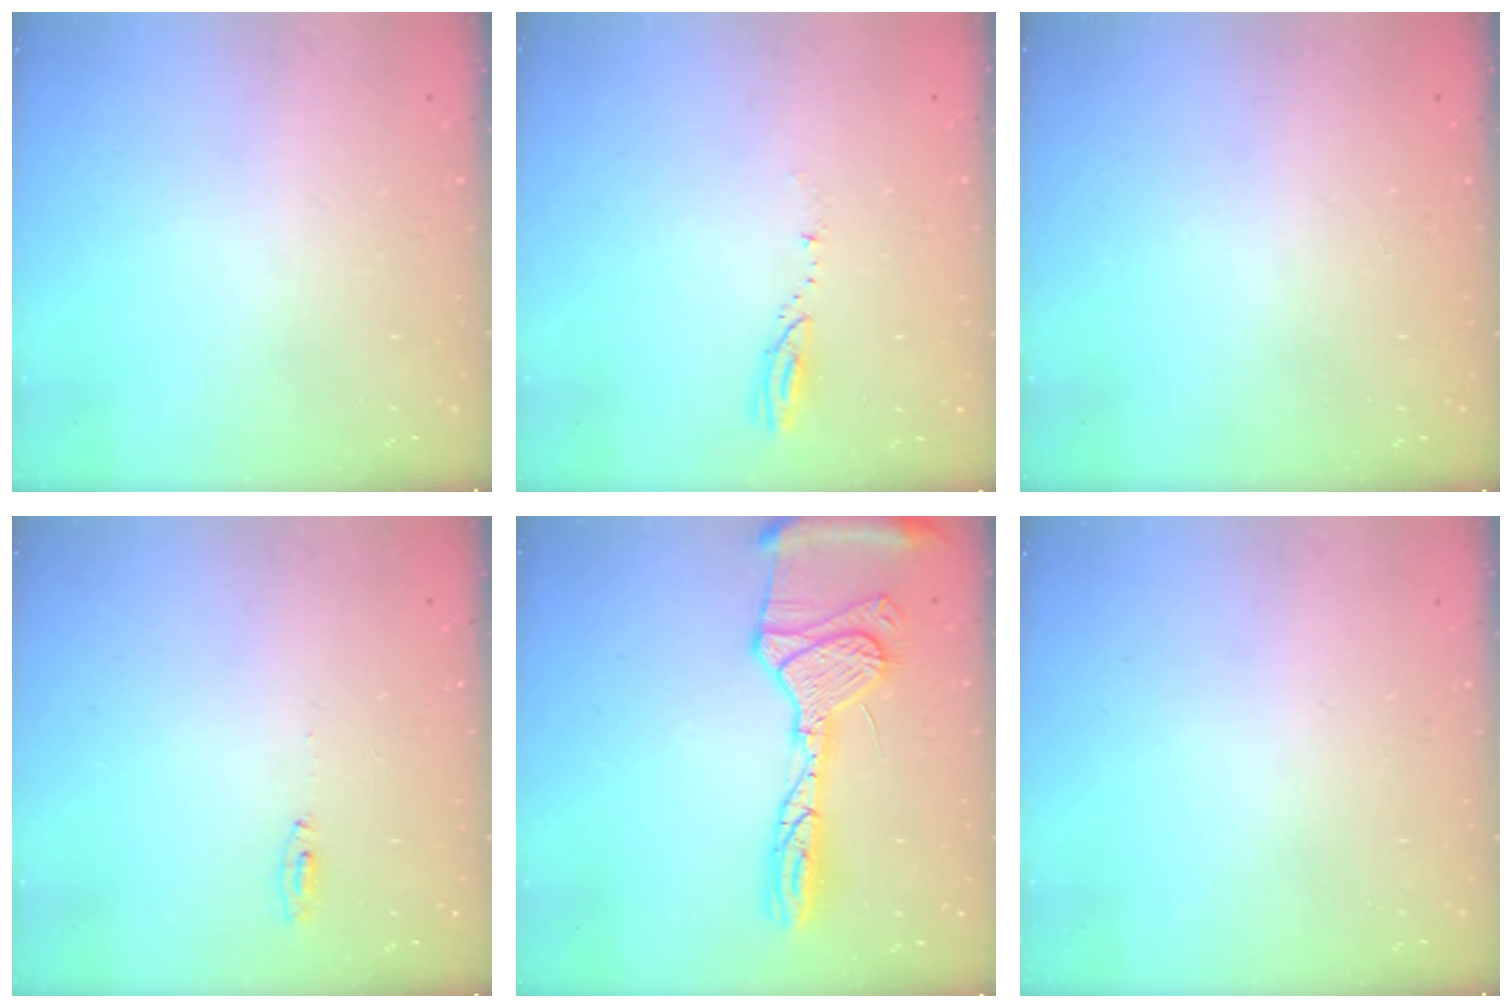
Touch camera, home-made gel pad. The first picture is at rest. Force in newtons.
{"total": 3.4, "press": 3.4, "slide": 0.4}
{"total": 0.0}
{"total": 4.7, "press": 4.4, "slide": 1.5}
{"total": 18.8, "press": 18.6, "slide": 2.7}
{"total": 0.0}